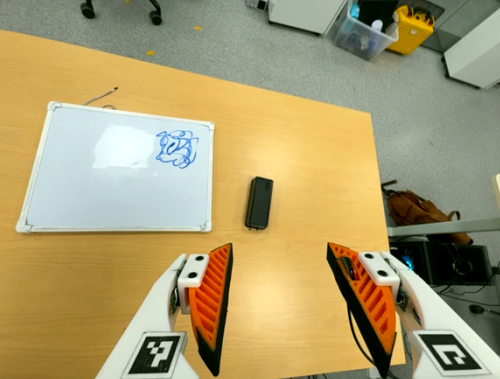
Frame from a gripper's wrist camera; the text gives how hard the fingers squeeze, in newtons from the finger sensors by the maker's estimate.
{"total": 0.0}